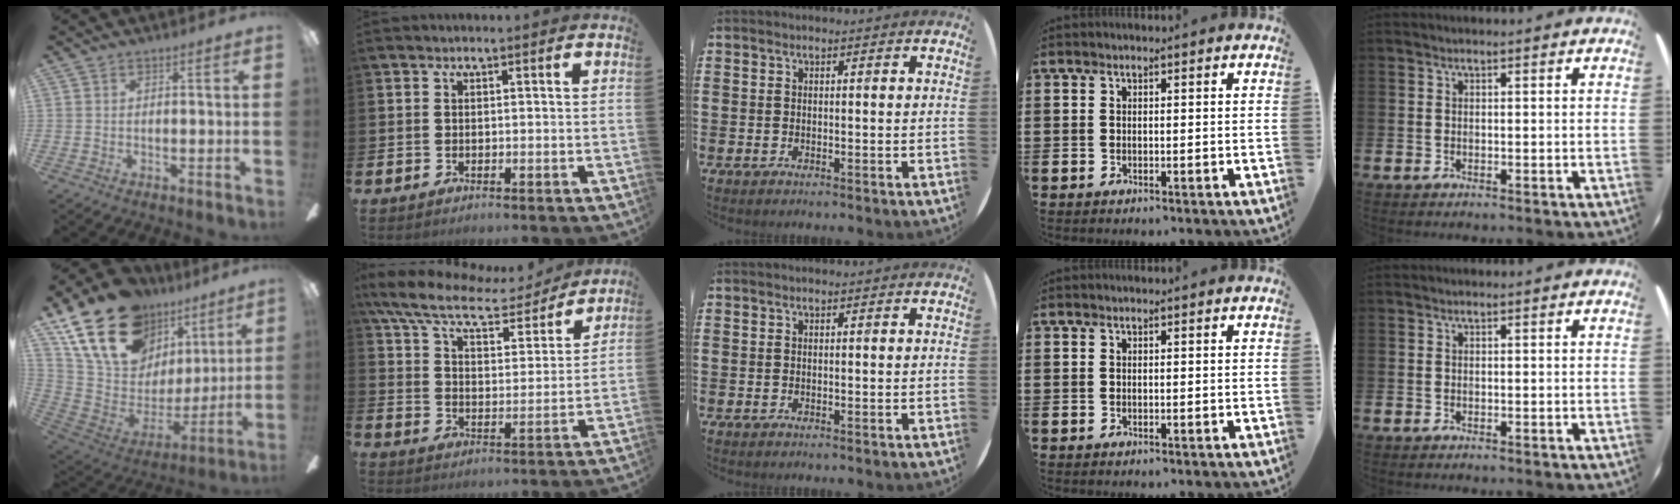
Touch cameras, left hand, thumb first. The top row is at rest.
{"thumb": {"total": 23.8, "force": [15.5, 13.9, 11.5], "torque": [-0.214, -0.082, 0.298]}, "index": {"total": 10.0, "force": [8.2, 2.9, 4.8], "torque": [-0.125, -0.049, 0.138]}}